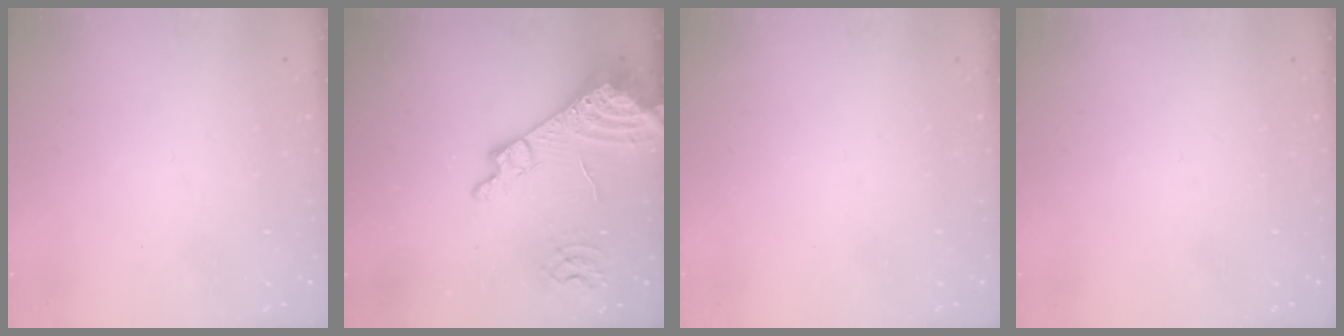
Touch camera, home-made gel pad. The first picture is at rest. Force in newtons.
{"total": 14.2, "press": 14.1, "slide": 1.9}
{"total": 0.0}
{"total": 0.0}